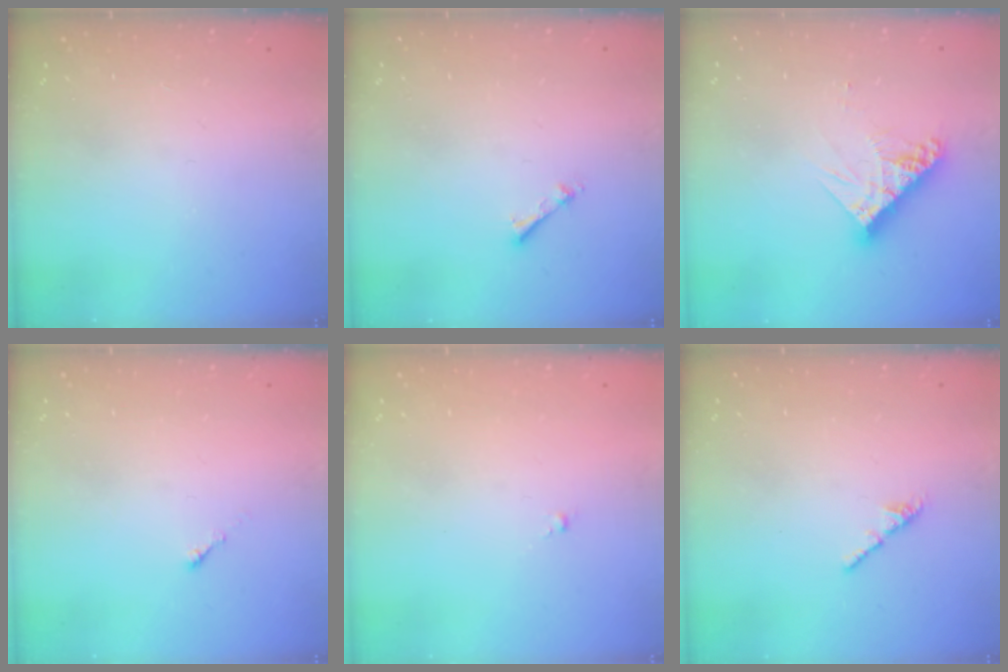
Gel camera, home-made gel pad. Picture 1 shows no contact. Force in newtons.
{"total": 2.7, "press": 2.7, "slide": 0.4}
{"total": 10.7, "press": 10.6, "slide": 1.0}
{"total": 0.0}
{"total": 0.0}
{"total": 2.4, "press": 2.3, "slide": 0.8}